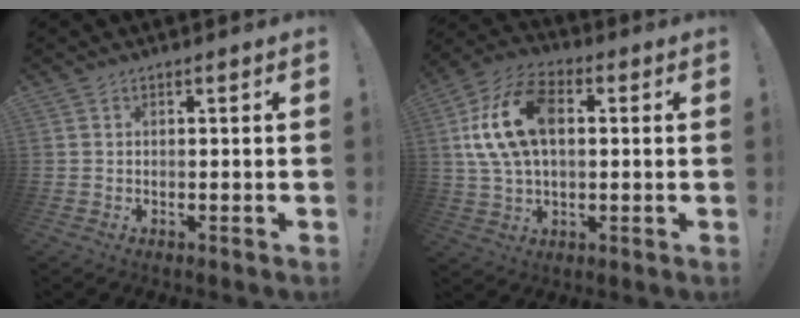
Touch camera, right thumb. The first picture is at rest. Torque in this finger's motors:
{"motor_torque": [0.11, 0.83, 1.30, 0.13, 0.12]}